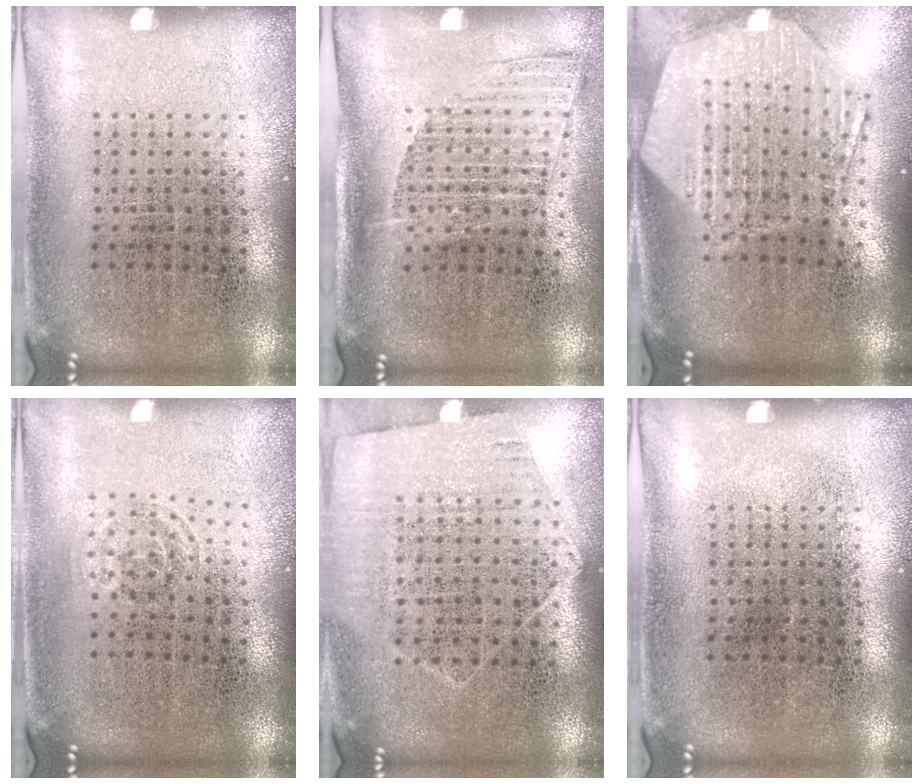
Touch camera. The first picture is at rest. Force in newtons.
{"total": 1.3, "press": 1.1, "slide": 0.8}
{"total": 2.9, "press": 2.3, "slide": 1.8}
{"total": 0.7, "press": 0.5, "slide": 0.5}
{"total": 1.3, "press": 1.1, "slide": 0.6}
{"total": 0.0}